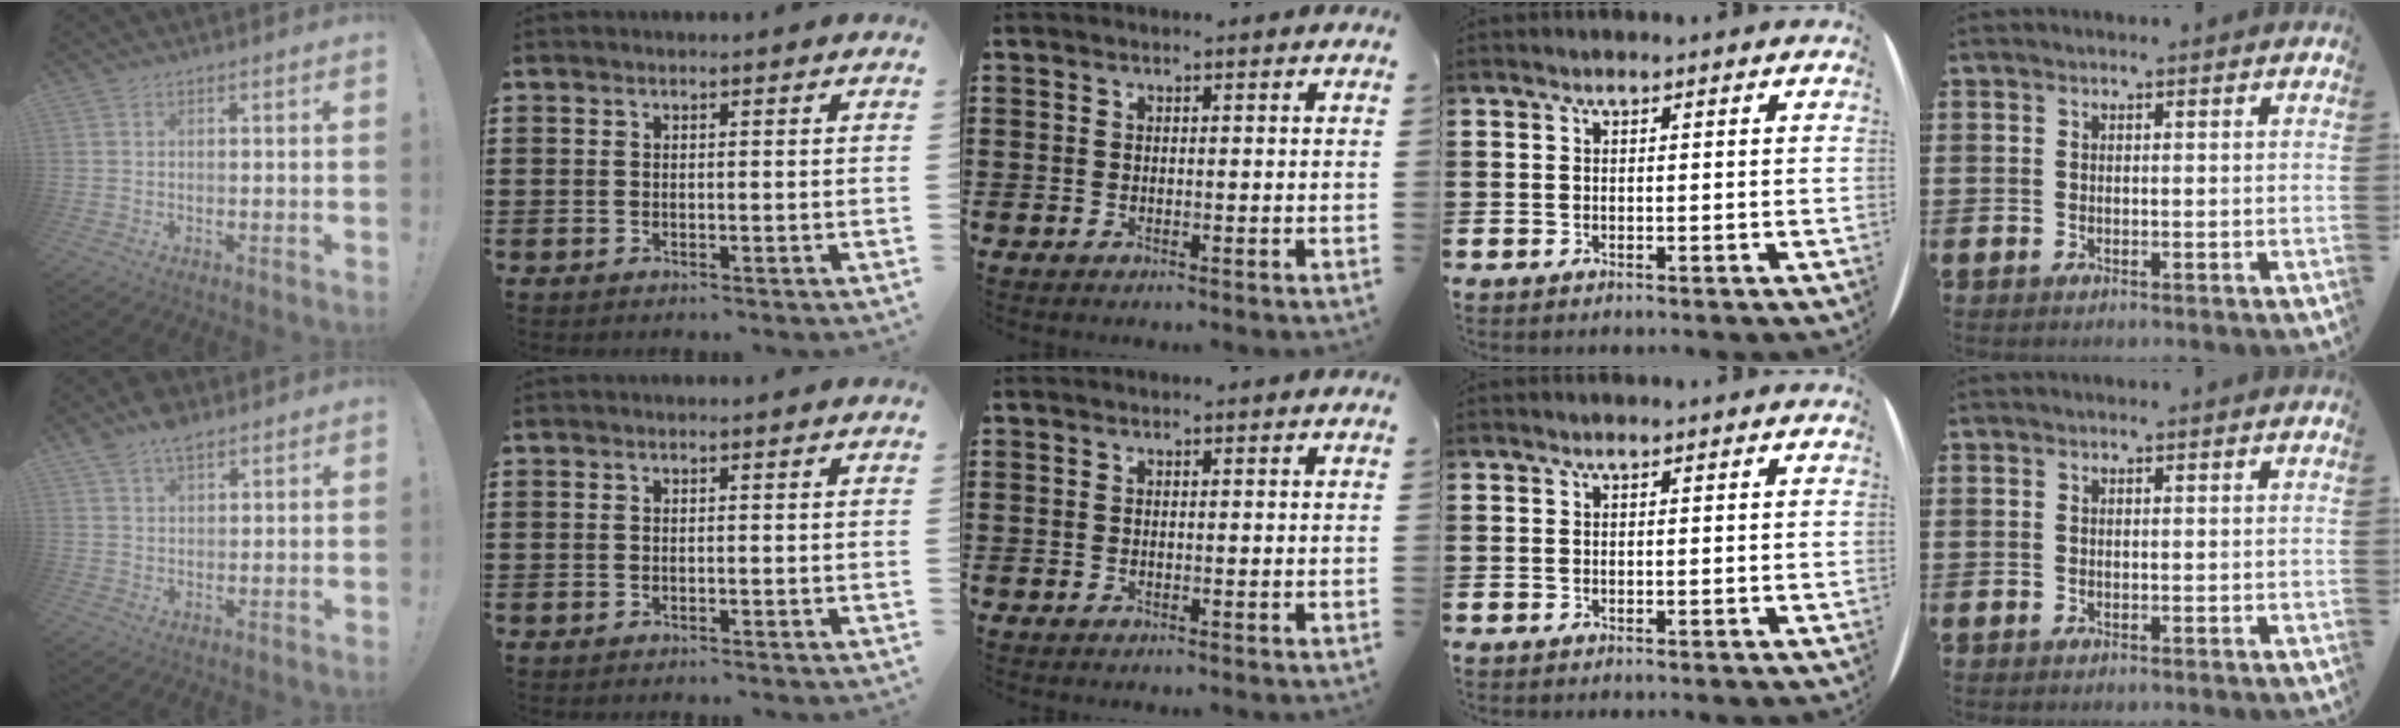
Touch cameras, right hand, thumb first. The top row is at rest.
{"thumb": {"total": 6.7, "force": [4.9, 3.2, 3.1], "torque": [-0.039, -0.024, 0.088]}}